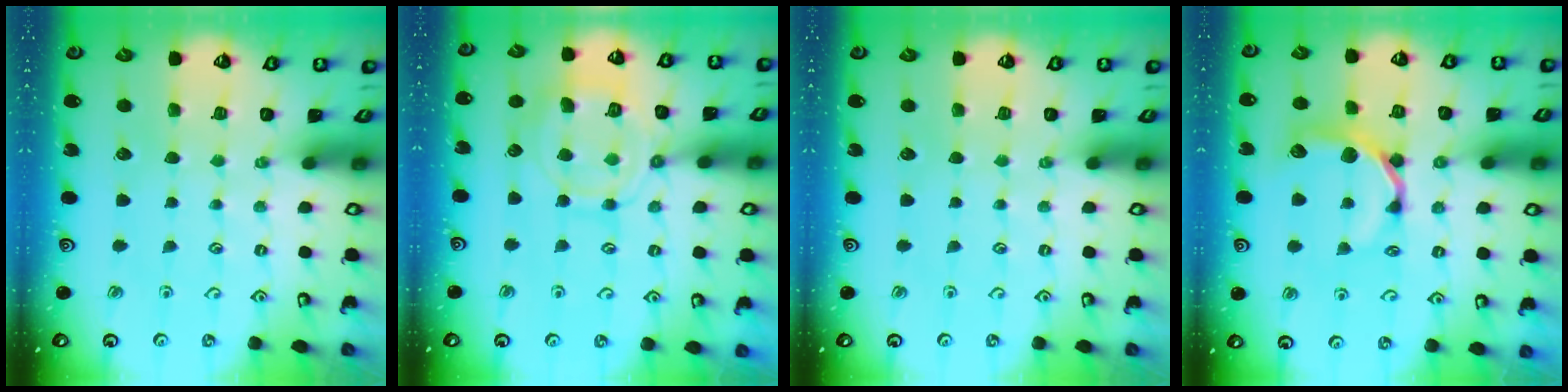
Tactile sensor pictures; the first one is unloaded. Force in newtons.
{"total": 11.8, "press": 11.8, "slide": 1.3}
{"total": 0.0}
{"total": 9.2, "press": 9.1, "slide": 0.9}